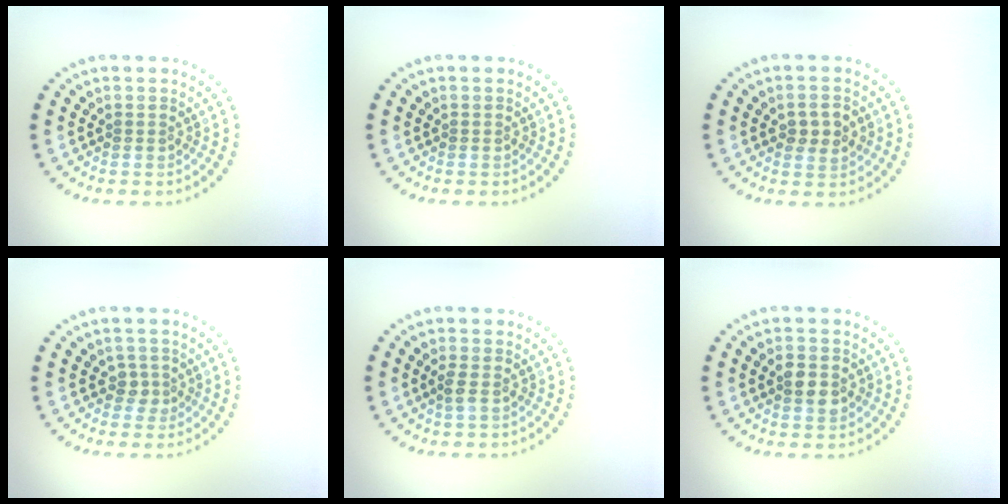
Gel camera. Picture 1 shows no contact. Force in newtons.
{"total": 0.0}
{"total": 2.0, "press": 2.0, "slide": 0.2}
{"total": 1.4, "press": 1.1, "slide": 0.9}
{"total": 0.9, "press": 0.9, "slide": 0.3}
{"total": 2.2, "press": 2.2, "slide": 0.2}